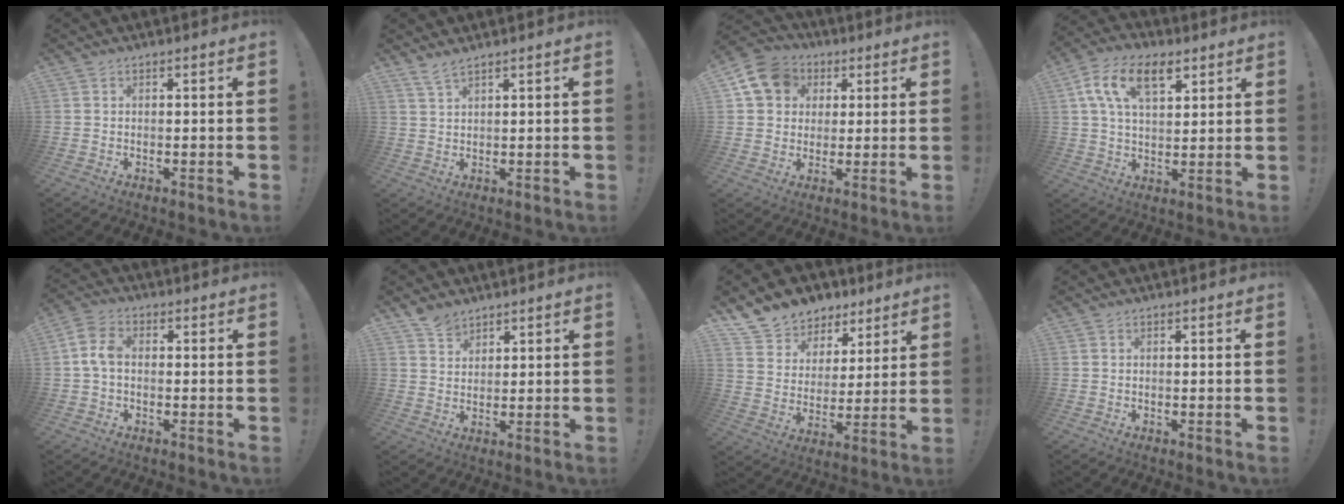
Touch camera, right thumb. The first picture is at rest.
{"total": 3.4, "force": [2.8, 0.4, 1.9], "torque": [-0.048, -0.010, 0.053]}
{"total": 12.1, "force": [4.1, 10.2, 5.0], "torque": [-0.068, -0.010, 0.084]}
{"total": 13.8, "force": [6.2, 7.8, 9.5], "torque": [-0.155, -0.005, 0.115]}
{"total": 6.3, "force": [-0.4, 3.8, 5.0], "torque": [-0.101, 0.013, -0.003]}
{"total": 4.9, "force": [4.1, 2.5, 0.9], "torque": [-0.006, -0.024, 0.076]}
{"total": 10.4, "force": [7.5, 7.0, 1.6], "torque": [-0.040, -0.056, 0.147]}
{"total": 0.0}